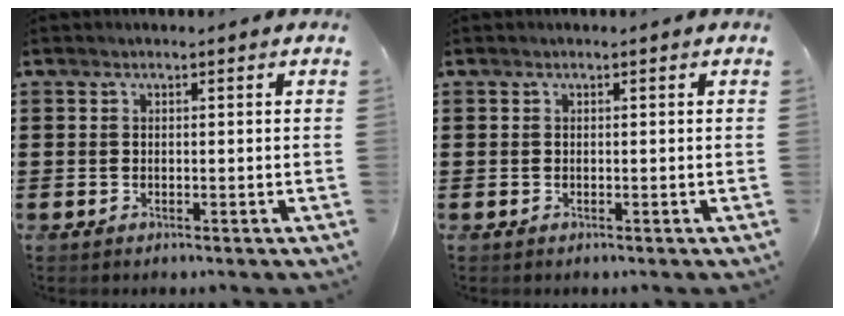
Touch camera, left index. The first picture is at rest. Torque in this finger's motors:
{"motor_torque": [0.00, 0.00, 0.00, 0.00]}